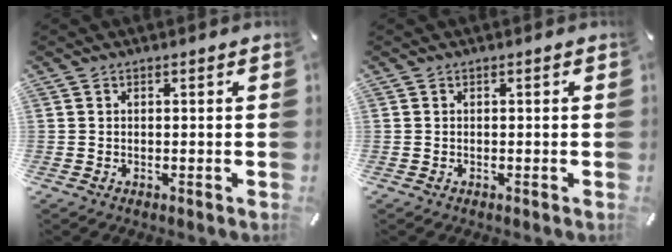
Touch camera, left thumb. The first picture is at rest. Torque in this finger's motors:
{"motor_torque": [0.00, 0.00, 0.00, 0.00, 0.00]}